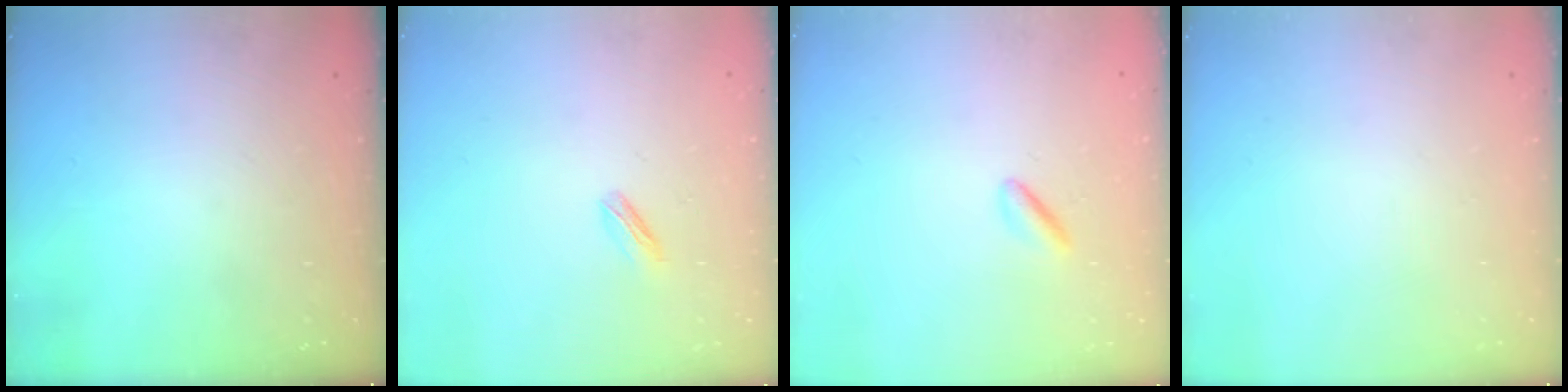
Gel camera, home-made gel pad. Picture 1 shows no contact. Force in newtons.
{"total": 1.8, "press": 1.7, "slide": 0.5}
{"total": 1.8, "press": 1.7, "slide": 0.8}
{"total": 0.0}